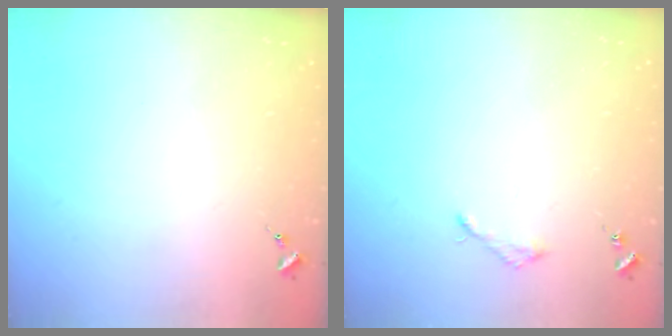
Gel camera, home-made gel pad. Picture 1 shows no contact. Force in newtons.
{"total": 2.2, "press": 2.2, "slide": 0.2}